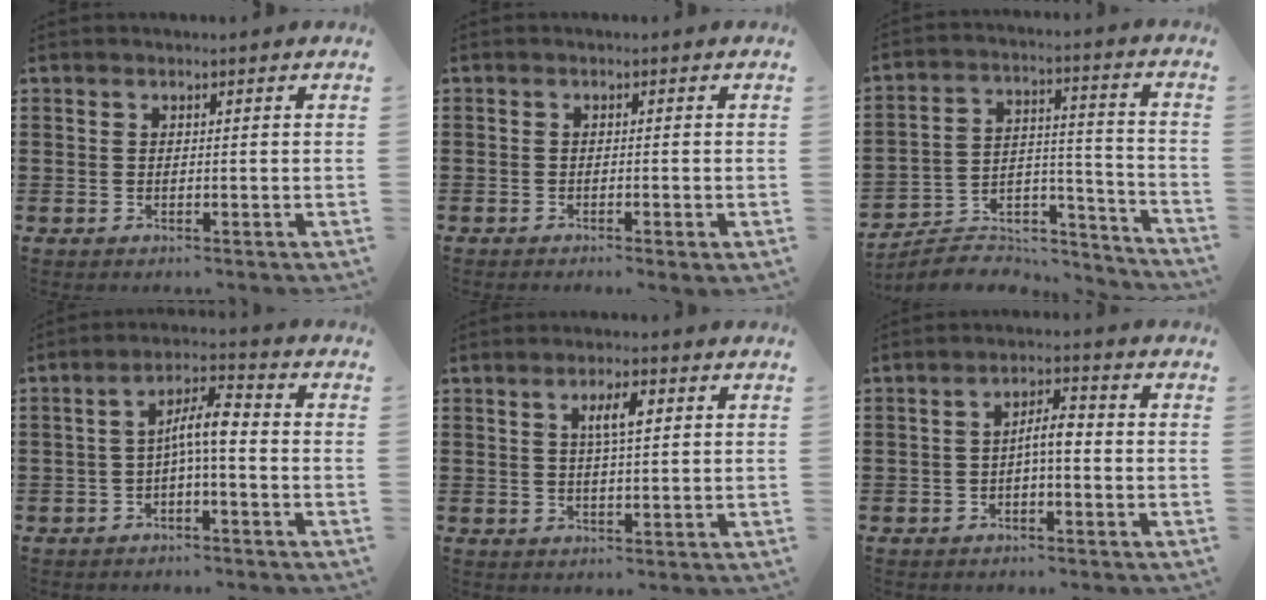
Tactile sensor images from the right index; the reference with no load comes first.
{"total": 0.7, "force": [-0.5, 0.0, 0.4], "torque": [-0.008, -0.001, -0.011]}
{"total": 6.5, "force": [-5.6, 2.9, 1.6], "torque": [-0.029, 0.013, -0.107]}
{"total": 6.3, "force": [-0.7, 1.6, 6.1], "torque": [-0.120, 0.012, -0.018]}
{"total": 4.0, "force": [1.2, 1.1, 3.6], "torque": [-0.066, 0.007, 0.015]}
{"total": 3.7, "force": [-0.6, 1.1, 3.5], "torque": [-0.066, 0.010, -0.014]}